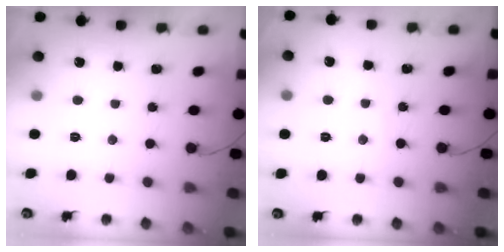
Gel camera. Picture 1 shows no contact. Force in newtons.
{"total": 1.4, "press": 1.4, "slide": 0.3}